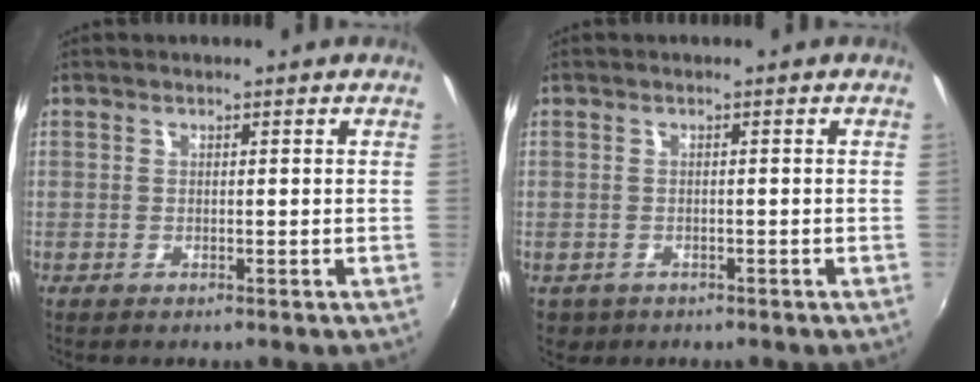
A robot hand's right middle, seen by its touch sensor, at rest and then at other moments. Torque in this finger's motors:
{"motor_torque": [0.45, -0.39, -0.03, -0.01]}